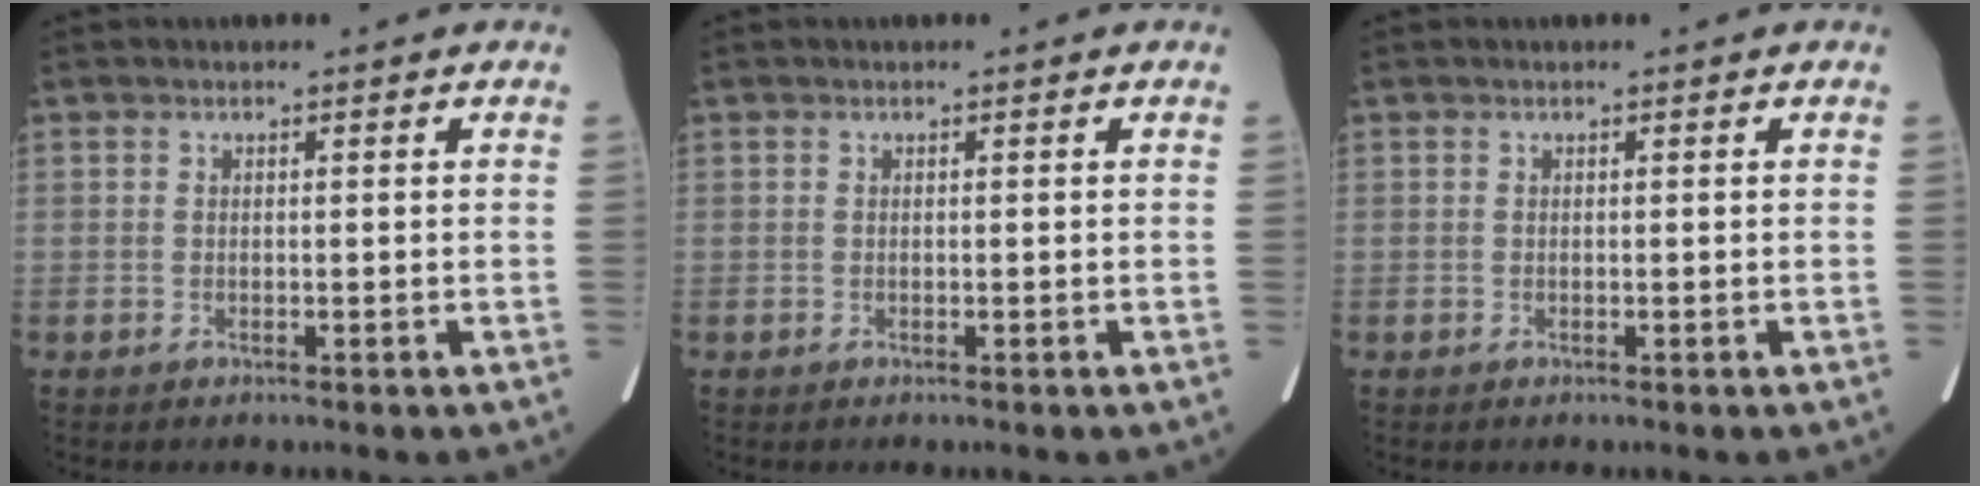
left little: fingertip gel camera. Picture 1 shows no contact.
{"total": 0.0}
{"total": 0.0}